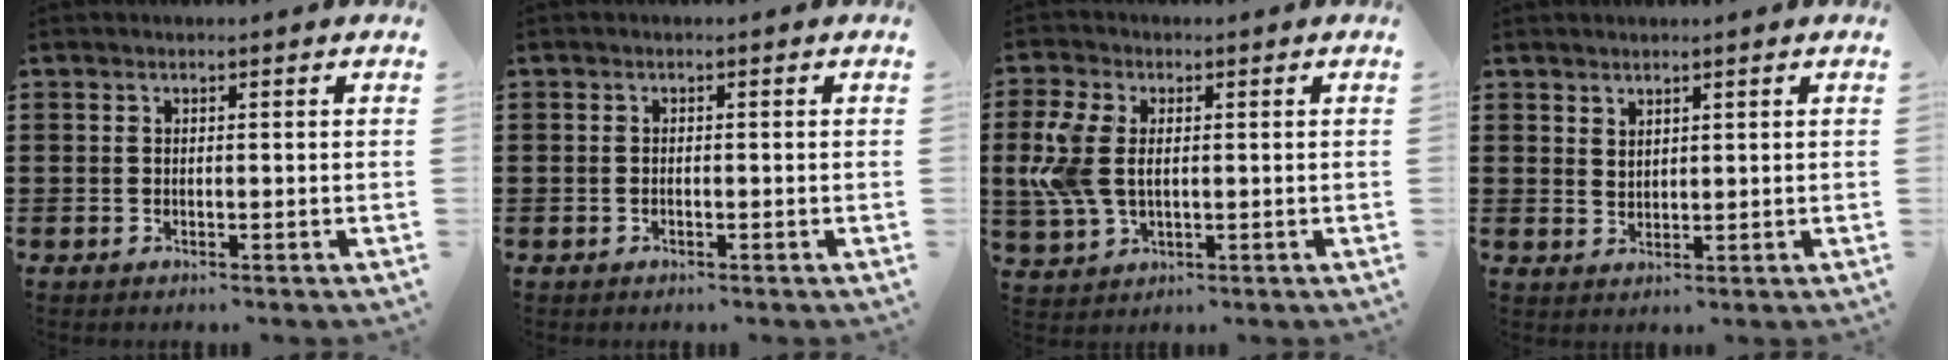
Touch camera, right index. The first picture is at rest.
{"total": 0.5, "force": [-0.4, 0.2, 0.3], "torque": [-0.008, -0.003, -0.006]}
{"total": 6.8, "force": [0.5, 4.3, 5.2], "torque": [-0.141, 0.001, 0.002]}
{"total": 1.7, "force": [1.7, 0.6, 0.0], "torque": [-0.003, 0.002, 0.033]}